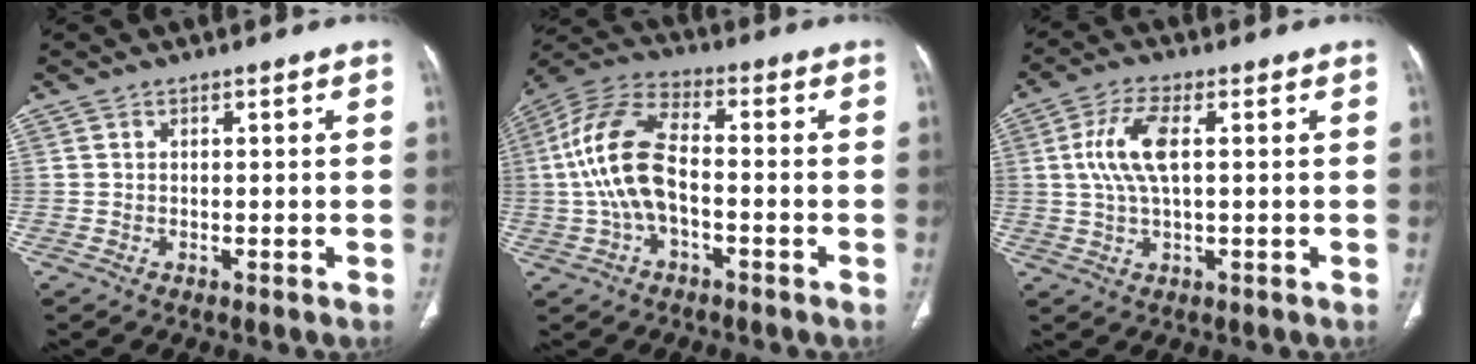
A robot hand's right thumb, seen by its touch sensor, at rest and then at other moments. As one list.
[{"total": 13.6, "force": [-1.4, 7.0, 11.6], "torque": [-0.248, 0.038, -0.029]}, {"total": 8.4, "force": [1.4, 3.2, 7.6], "torque": [-0.174, 0.010, 0.027]}]